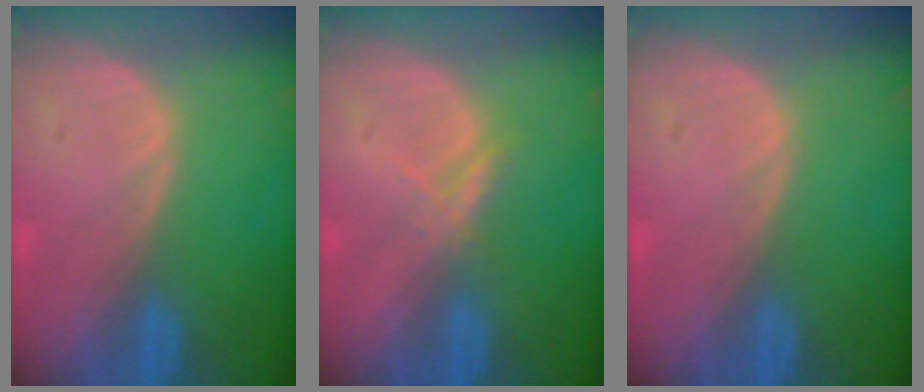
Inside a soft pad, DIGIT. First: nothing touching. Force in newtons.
{"total": 2.1, "press": 2.1, "slide": 0.2}
{"total": 0.0}